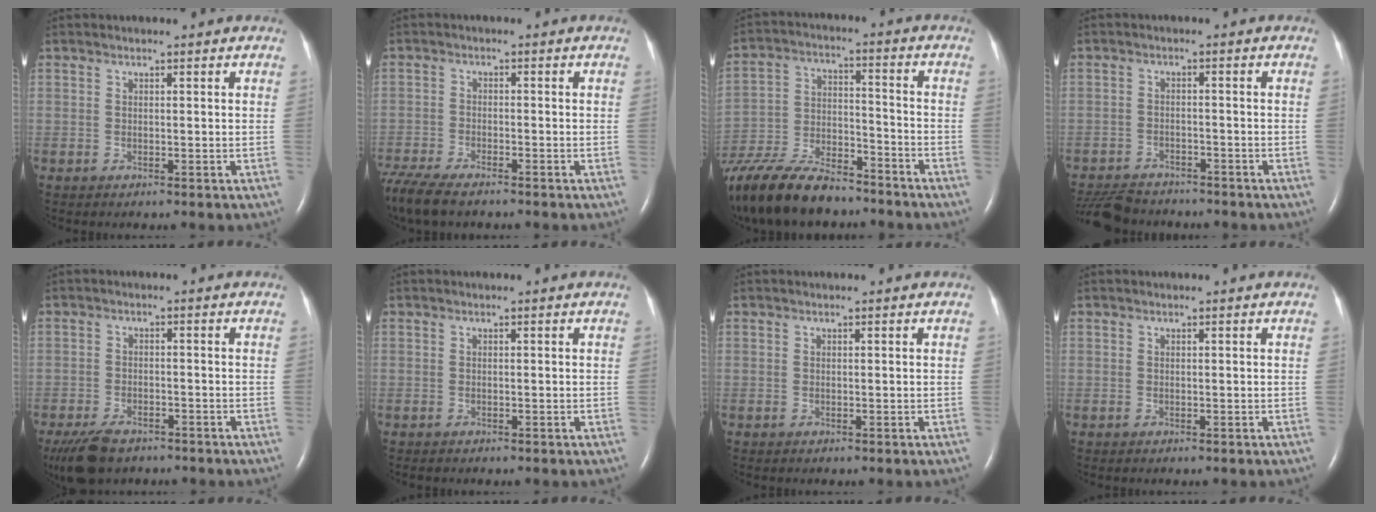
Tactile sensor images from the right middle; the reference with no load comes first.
{"total": 10.3, "force": [-8.4, 2.5, 5.5], "torque": [-0.110, -0.021, -0.143]}
{"total": 20.5, "force": [-17.0, 5.4, 10.1], "torque": [-0.233, -0.033, -0.299]}
{"total": 8.7, "force": [-8.0, 2.5, 2.3], "torque": [-0.045, -0.007, -0.124]}
{"total": 7.9, "force": [-5.9, 3.7, 3.8], "torque": [-0.077, -0.009, -0.096]}
{"total": 0.0}
{"total": 0.0}
{"total": 0.0}